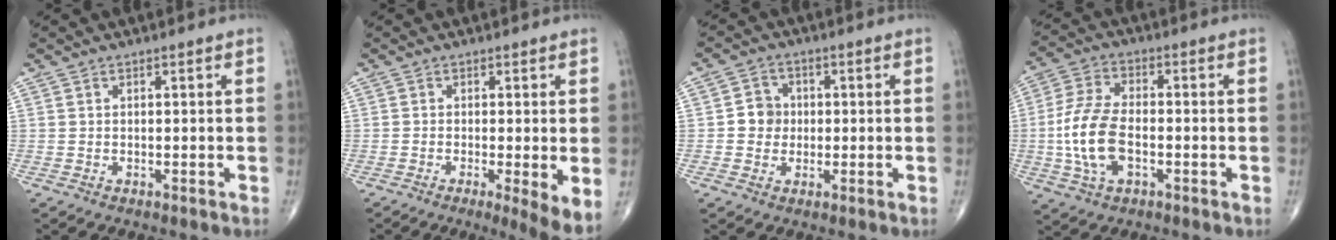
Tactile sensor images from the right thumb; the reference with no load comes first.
{"total": 5.6, "force": [-1.1, 0.9, 5.4], "torque": [-0.092, -0.019, -0.022]}
{"total": 4.6, "force": [-0.1, 4.2, 1.7], "torque": [-0.004, 0.008, -0.008]}
{"total": 11.8, "force": [-2.1, 6.3, 9.7], "torque": [-0.205, 0.013, -0.042]}